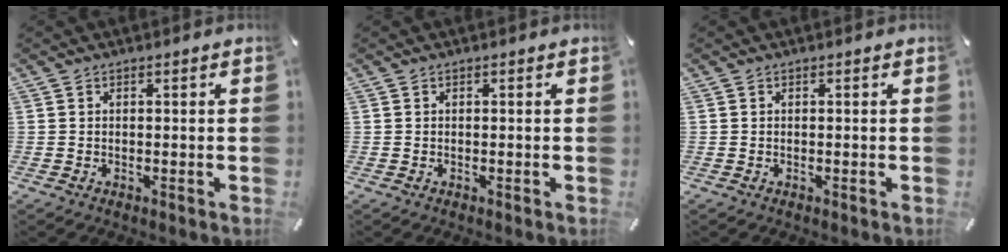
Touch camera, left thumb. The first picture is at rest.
{"total": 0.0}
{"total": 0.0}